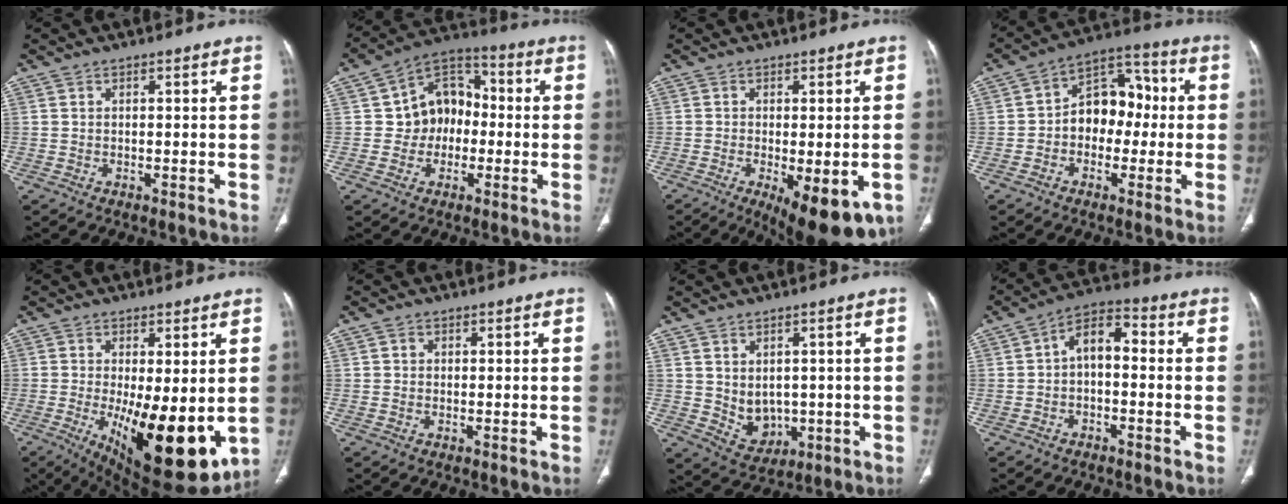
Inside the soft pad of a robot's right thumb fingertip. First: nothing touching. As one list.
[{"total": 11.1, "force": [-0.7, 9.2, 6.2], "torque": [-0.048, 0.036, -0.023]}, {"total": 13.2, "force": [-5.6, 5.2, 10.8], "torque": [-0.132, -0.007, -0.069]}, {"total": 11.5, "force": [-0.6, 8.3, 7.9], "torque": [-0.076, 0.044, -0.023]}, {"total": 17.9, "force": [-3.2, 6.8, 16.2], "torque": [-0.223, -0.035, -0.022]}, {"total": 0.8, "force": [0.1, 0.8, 0.2], "torque": [0.000, 0.002, 0.001]}, {"total": 6.3, "force": [0.1, 5.0, 3.8], "torque": [-0.040, -0.013, 0.027]}, {"total": 7.3, "force": [-0.4, 4.3, 5.9], "torque": [-0.083, 0.035, -0.021]}]